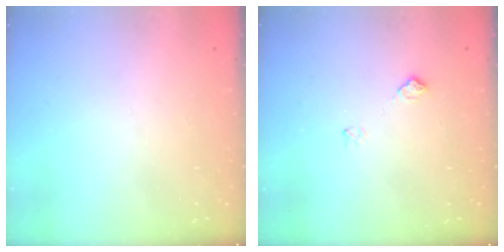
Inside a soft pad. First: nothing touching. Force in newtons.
{"total": 6.7, "press": 6.6, "slide": 0.9}